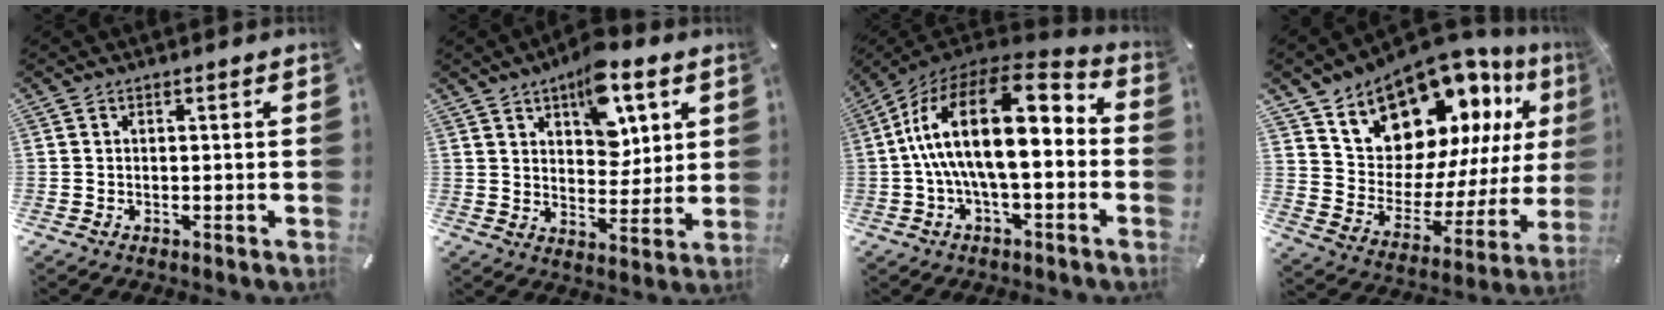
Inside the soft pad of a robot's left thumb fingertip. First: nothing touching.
{"total": 12.0, "force": [7.0, 6.8, 7.0], "torque": [-0.085, -0.031, 0.119]}
{"total": 20.3, "force": [1.2, 9.6, 17.8], "torque": [-0.331, -0.008, 0.019]}
{"total": 15.8, "force": [13.1, 7.7, 4.1], "torque": [-0.065, -0.128, 0.230]}